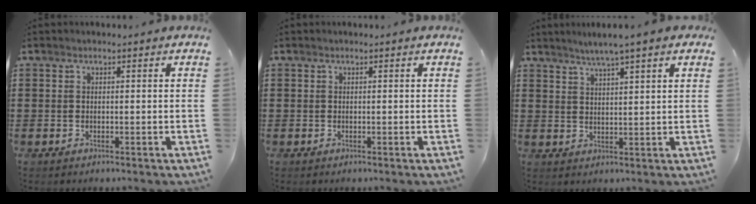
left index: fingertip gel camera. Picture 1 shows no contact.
{"total": 0.0}
{"total": 3.7, "force": [3.0, -0.2, 2.2], "torque": [-0.051, -0.005, 0.051]}